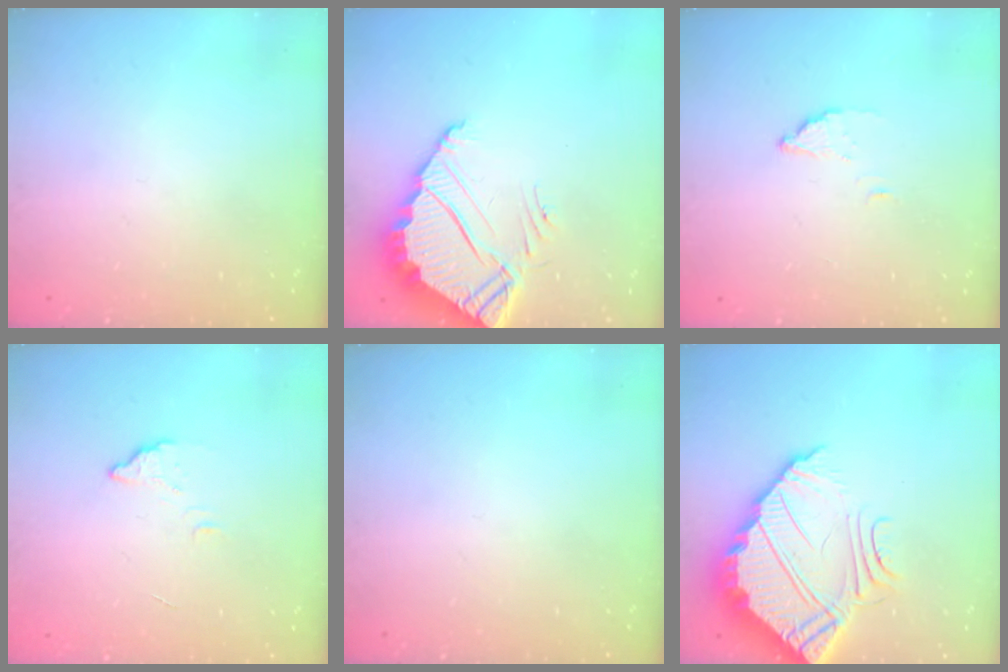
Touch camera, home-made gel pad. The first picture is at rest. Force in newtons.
{"total": 7.5, "press": 7.5, "slide": 0.6}
{"total": 2.2, "press": 2.2, "slide": 0.2}
{"total": 2.8, "press": 2.8, "slide": 0.2}
{"total": 0.0}
{"total": 8.7, "press": 8.7, "slide": 0.2}